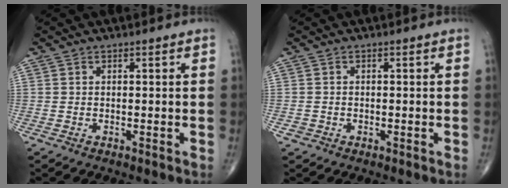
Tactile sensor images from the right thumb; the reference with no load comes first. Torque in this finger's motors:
{"motor_torque": [0.83, 0.82, -0.19, -0.05, -0.02]}